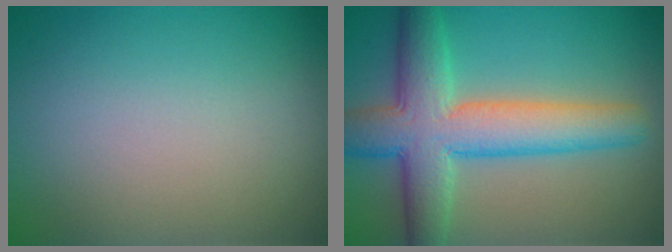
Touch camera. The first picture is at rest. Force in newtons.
{"total": 8.4, "press": 8.4, "slide": 0.4}